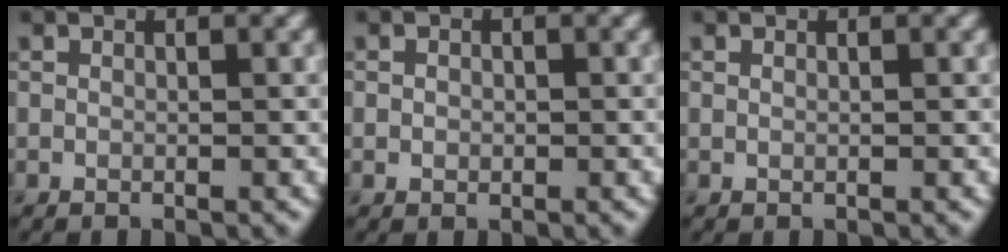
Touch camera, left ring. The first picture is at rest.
{"total": 0.8, "force": [0.0, 0.7, 0.4], "torque": [-0.004, -0.001, -0.002]}
{"total": 0.0}